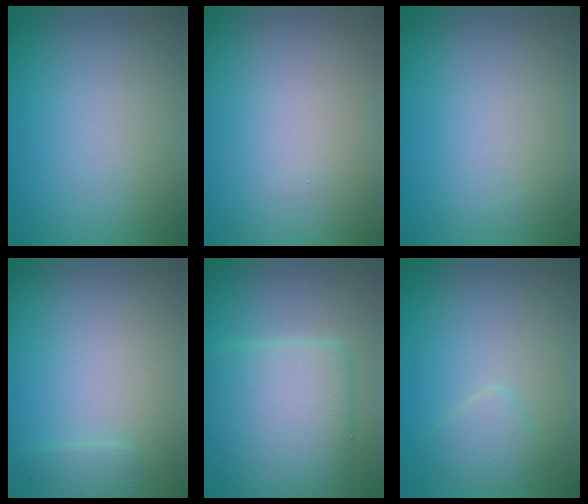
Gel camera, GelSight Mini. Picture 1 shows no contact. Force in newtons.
{"total": 0.0}
{"total": 0.0}
{"total": 1.1, "press": 1.1, "slide": 0.1}
{"total": 7.8, "press": 7.8, "slide": 0.2}
{"total": 1.8, "press": 1.8, "slide": 0.1}